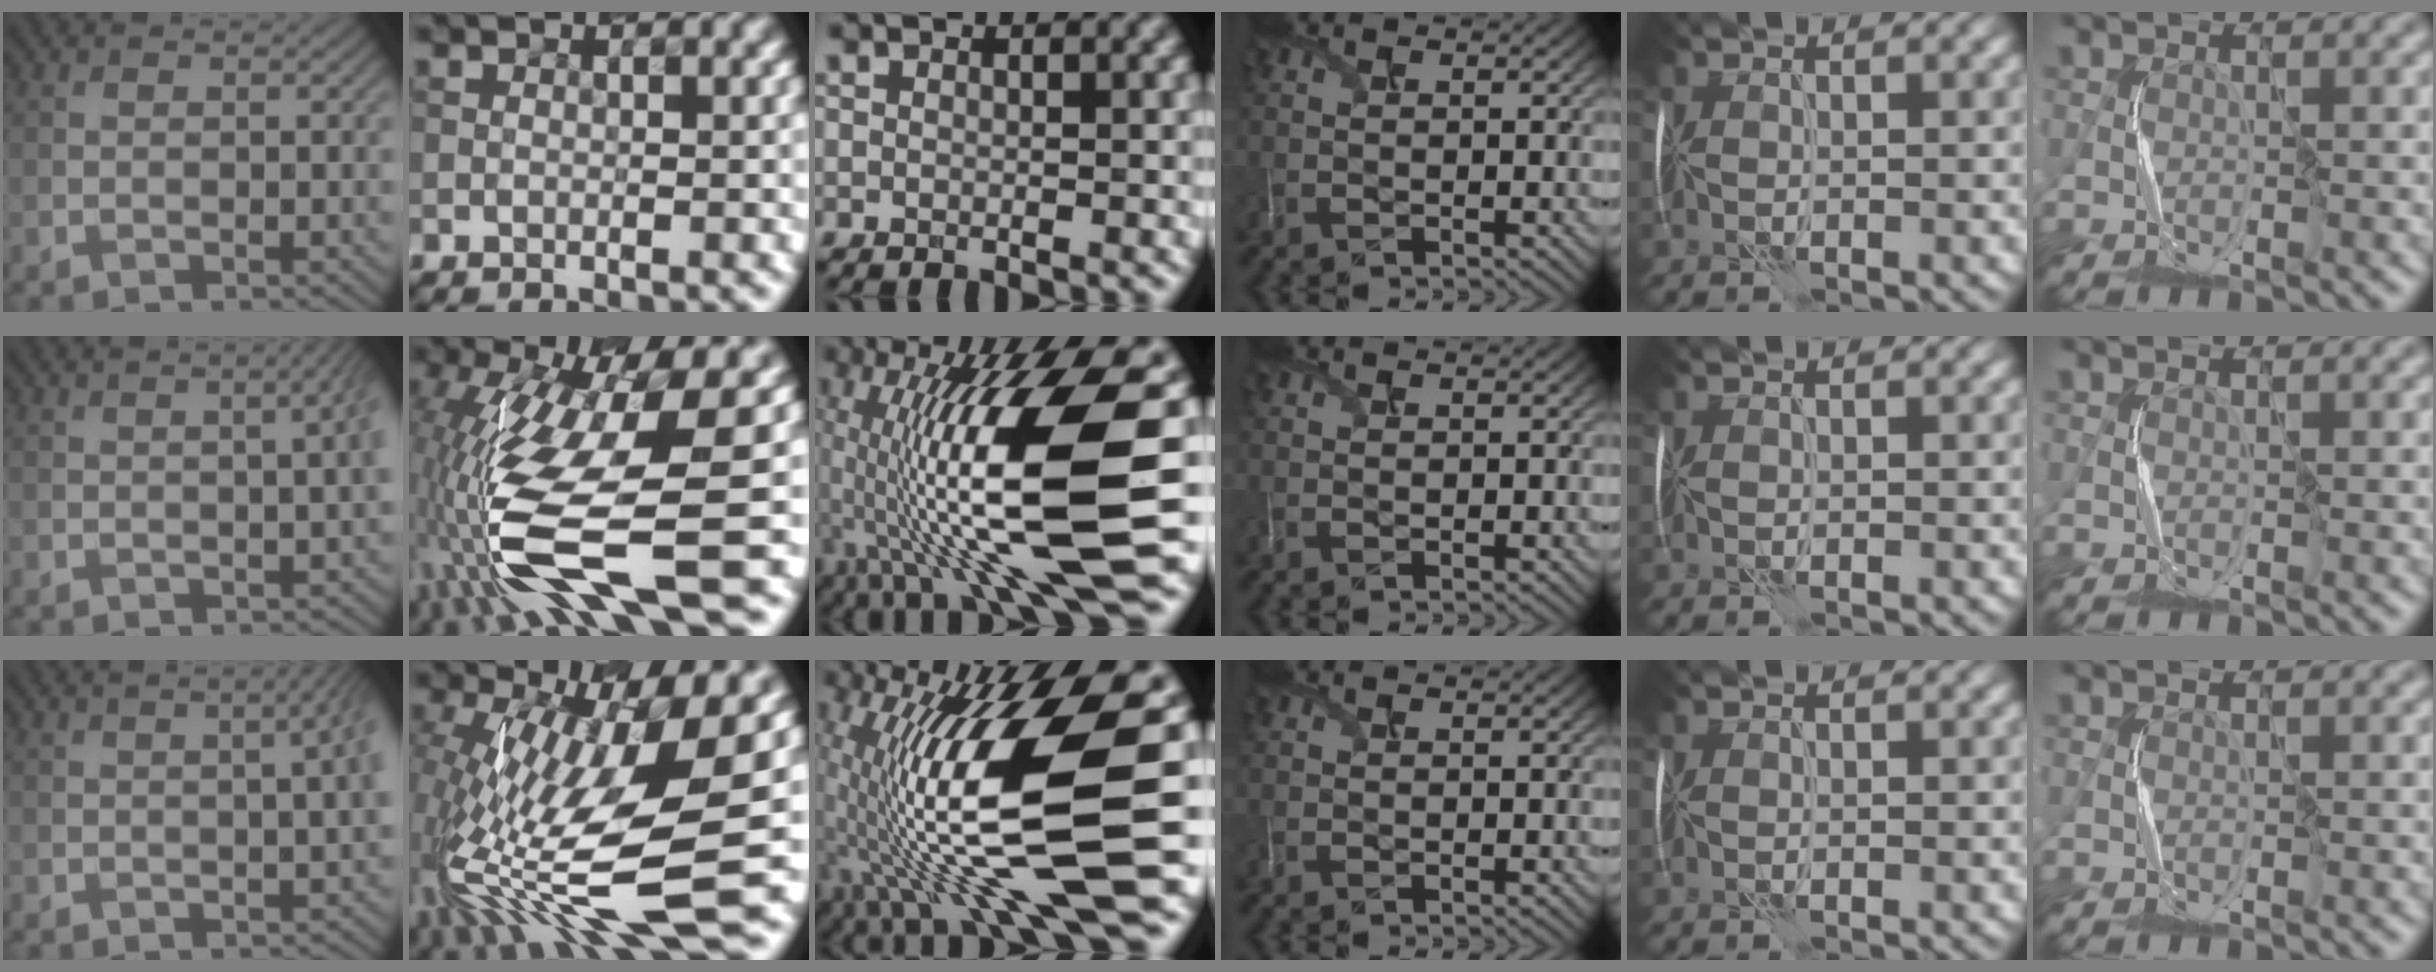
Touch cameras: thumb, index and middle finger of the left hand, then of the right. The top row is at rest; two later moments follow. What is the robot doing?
{"motion": "shake", "object": "plastic piggy bank"}